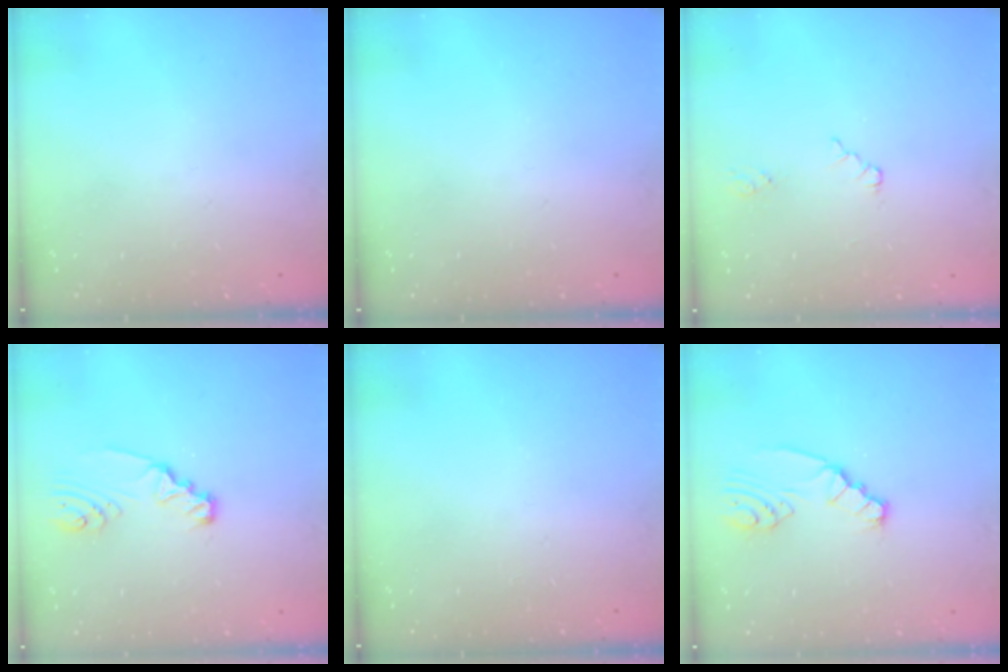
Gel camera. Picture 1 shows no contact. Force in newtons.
{"total": 0.0}
{"total": 3.3, "press": 3.2, "slide": 0.5}
{"total": 4.0, "press": 3.9, "slide": 0.3}
{"total": 0.0}
{"total": 2.4, "press": 2.4, "slide": 0.4}